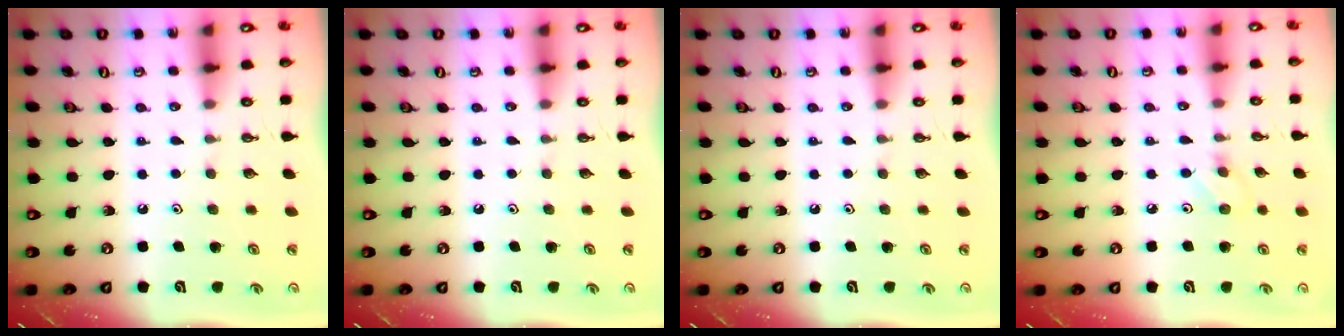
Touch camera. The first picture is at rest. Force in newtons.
{"total": 0.0}
{"total": 0.0}
{"total": 5.0, "press": 4.9, "slide": 0.6}